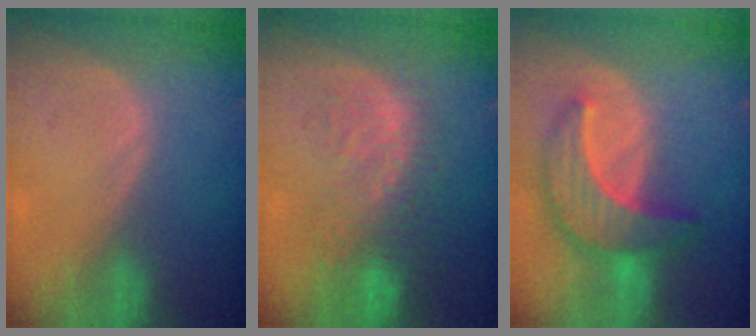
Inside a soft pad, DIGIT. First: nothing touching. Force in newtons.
{"total": 10.7, "press": 9.4, "slide": 5.3}
{"total": 10.0, "press": 10.0, "slide": 0.7}